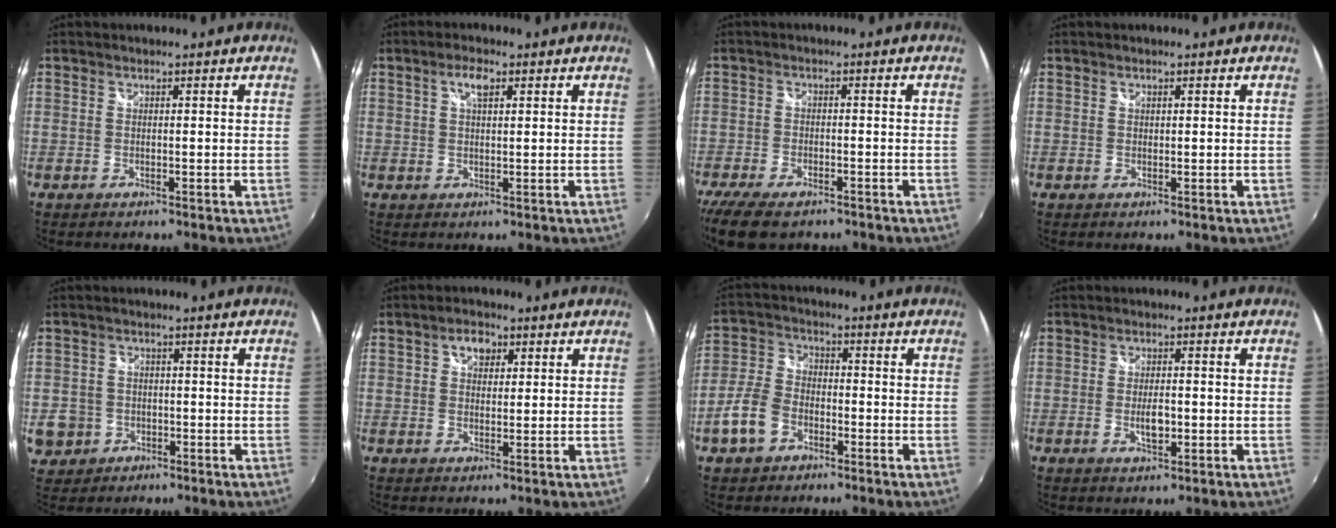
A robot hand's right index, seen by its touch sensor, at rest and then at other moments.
{"total": 3.1, "force": [1.3, 1.1, 2.5], "torque": [-0.045, 0.006, 0.022]}
{"total": 10.0, "force": [-7.6, 4.1, 5.1], "torque": [-0.132, -0.030, -0.135]}
{"total": 0.0}
{"total": 7.2, "force": [-1.9, 6.7, 1.8], "torque": [-0.065, 0.013, -0.019]}
{"total": 3.7, "force": [1.5, 2.6, 2.1], "torque": [-0.027, 0.010, 0.024]}
{"total": 8.0, "force": [-4.0, 5.4, 4.4], "torque": [-0.100, 0.011, -0.079]}
{"total": 3.5, "force": [-0.8, 1.7, 3.0], "torque": [-0.054, -0.004, -0.015]}